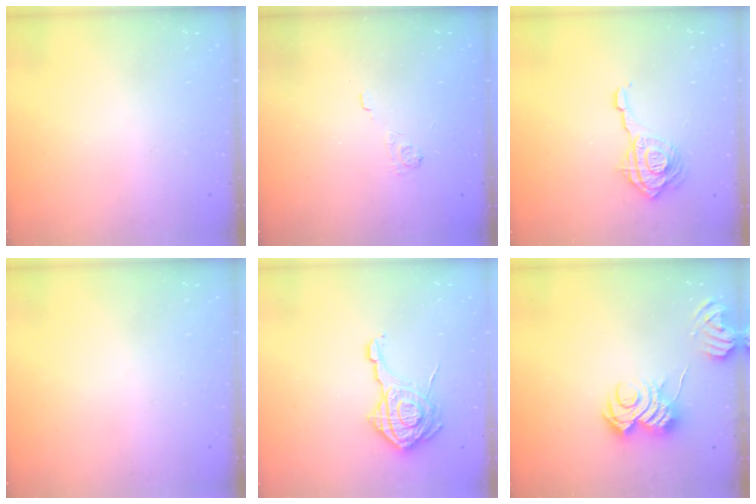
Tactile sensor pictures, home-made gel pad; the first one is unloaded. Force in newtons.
{"total": 2.1, "press": 1.5, "slide": 1.4}
{"total": 12.8, "press": 12.7, "slide": 1.4}
{"total": 0.0}
{"total": 16.6, "press": 16.6, "slide": 1.2}
{"total": 9.0, "press": 9.0, "slide": 1.0}